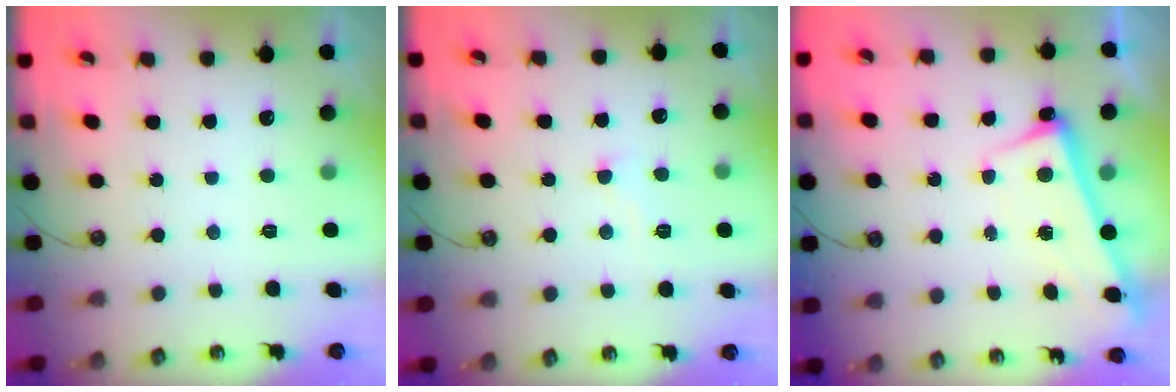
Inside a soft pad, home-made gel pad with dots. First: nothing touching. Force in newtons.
{"total": 2.6, "press": 2.6, "slide": 0.6}
{"total": 2.8, "press": 2.6, "slide": 1.1}